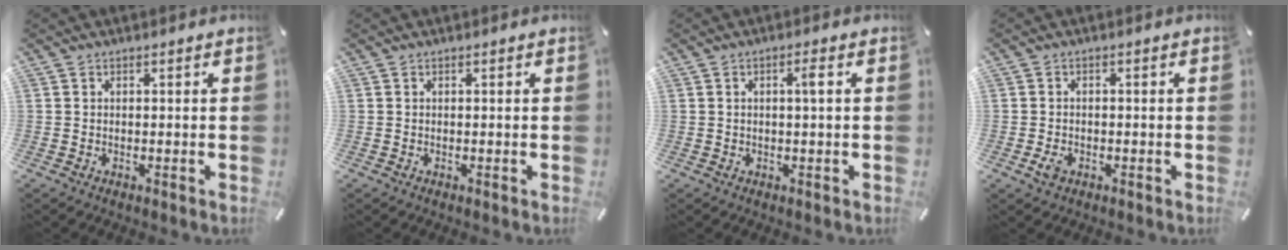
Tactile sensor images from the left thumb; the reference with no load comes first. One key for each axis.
{"total": 0.0}
{"total": 2.4, "fx": 0.5, "fy": 0.3, "fz": 2.3, "tx": -0.046, "ty": 0.003, "tz": 0.006}
{"total": 2.5, "fx": -0.9, "fy": 1.8, "fz": 1.6, "tx": -0.035, "ty": 0.002, "tz": -0.018}